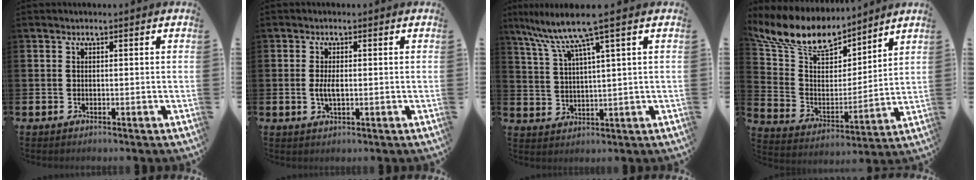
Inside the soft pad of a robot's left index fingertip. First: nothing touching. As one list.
[{"total": 2.5, "force": [0.0, 1.0, 2.3], "torque": [-0.041, 0.001, -0.002]}, {"total": 8.4, "force": [5.8, 0.5, 6.0], "torque": [-0.136, -0.017, 0.099]}, {"total": 12.0, "force": [10.4, 4.5, 3.7], "torque": [-0.121, -0.060, 0.188]}]